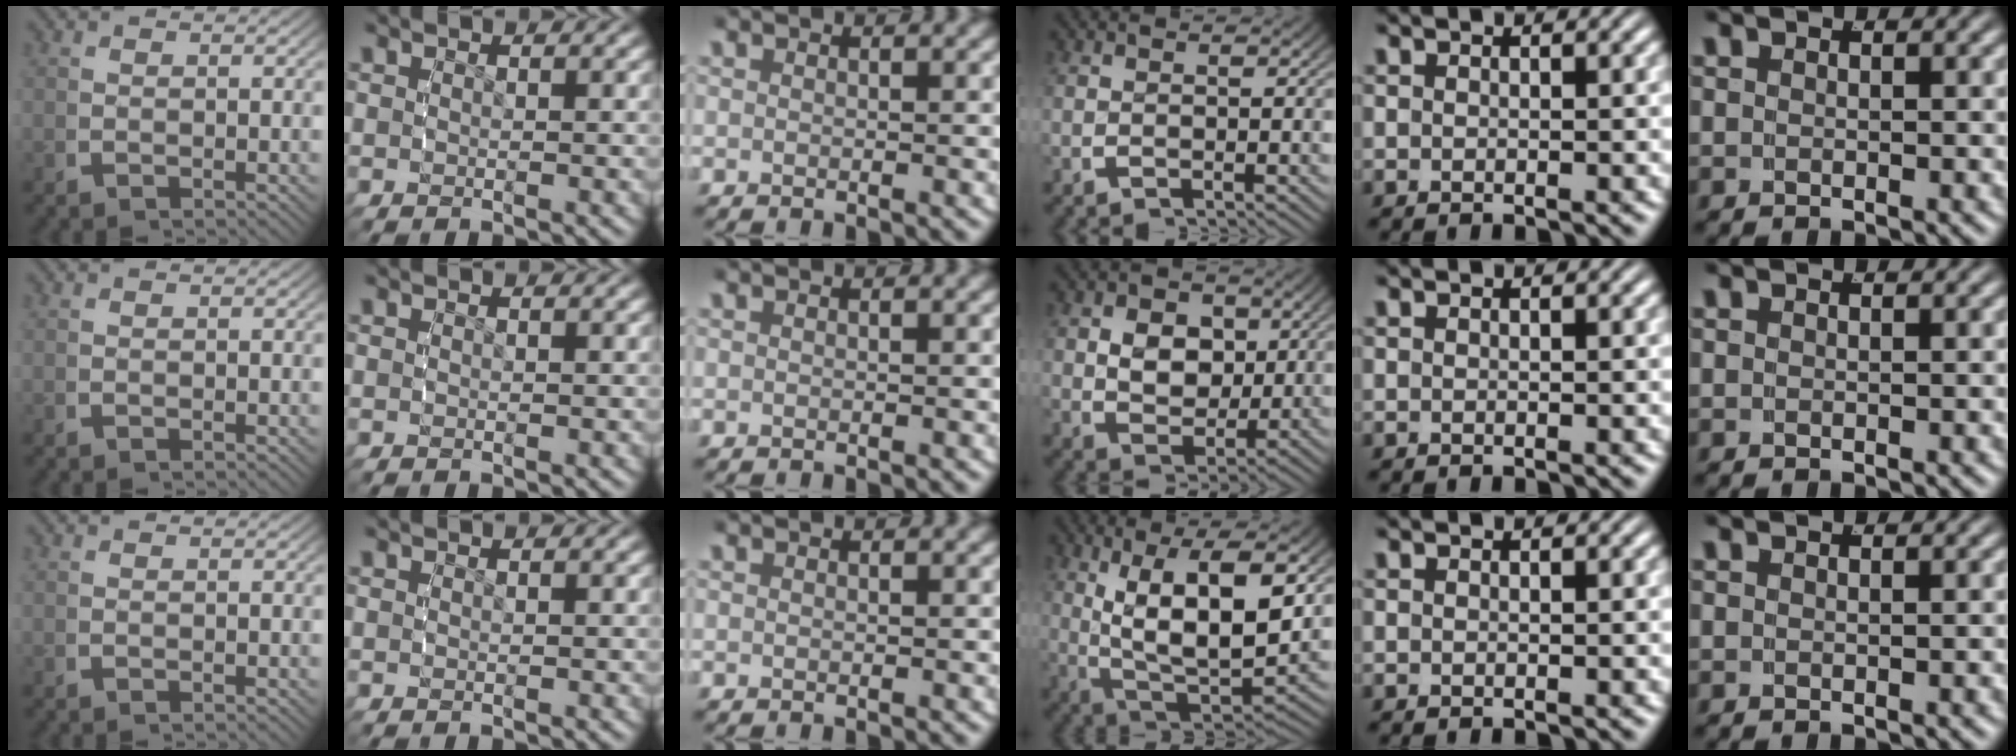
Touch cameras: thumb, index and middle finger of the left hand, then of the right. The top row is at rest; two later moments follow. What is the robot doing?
{"motion": "grasp_and_lifting", "object": "camera"}